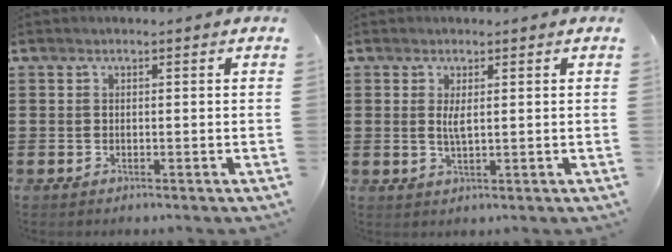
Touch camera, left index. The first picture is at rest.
{"total": 2.3, "force": [0.5, 0.4, 2.2], "torque": [-0.043, 0.000, 0.009]}